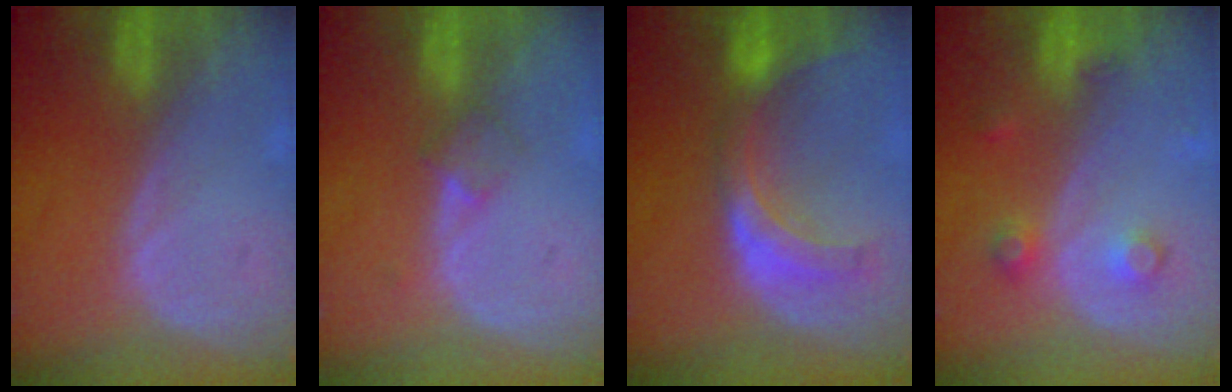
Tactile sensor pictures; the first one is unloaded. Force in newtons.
{"total": 2.3, "press": 2.0, "slide": 1.1}
{"total": 7.5, "press": 6.8, "slide": 3.0}
{"total": 3.7, "press": 3.5, "slide": 1.4}